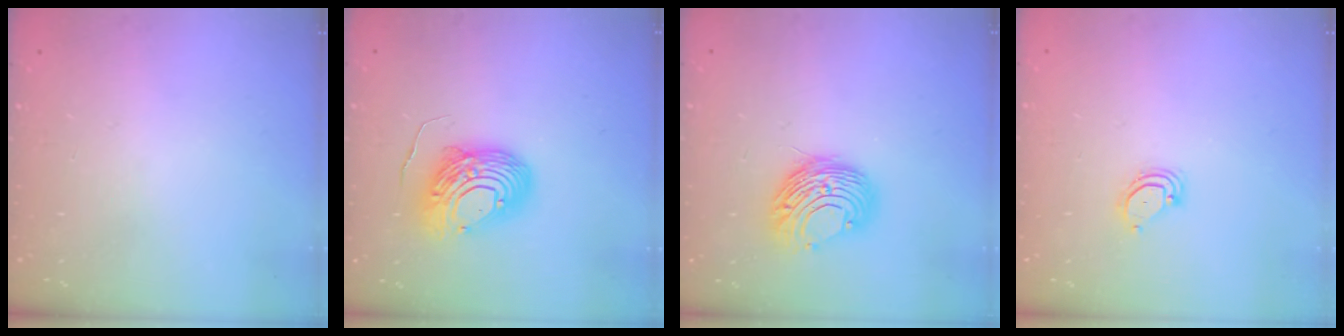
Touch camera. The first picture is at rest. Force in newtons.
{"total": 12.7, "press": 12.6, "slide": 1.6}
{"total": 10.6, "press": 10.6, "slide": 0.5}
{"total": 3.5, "press": 3.5, "slide": 0.3}